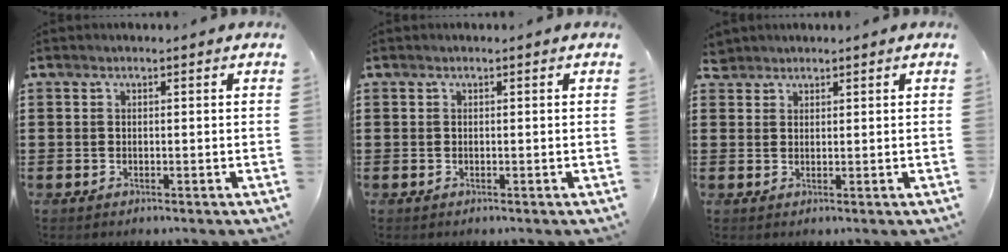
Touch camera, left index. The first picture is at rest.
{"total": 0.0}
{"total": 1.8, "force": [1.7, 0.7, 0.1], "torque": [-0.007, 0.005, 0.033]}